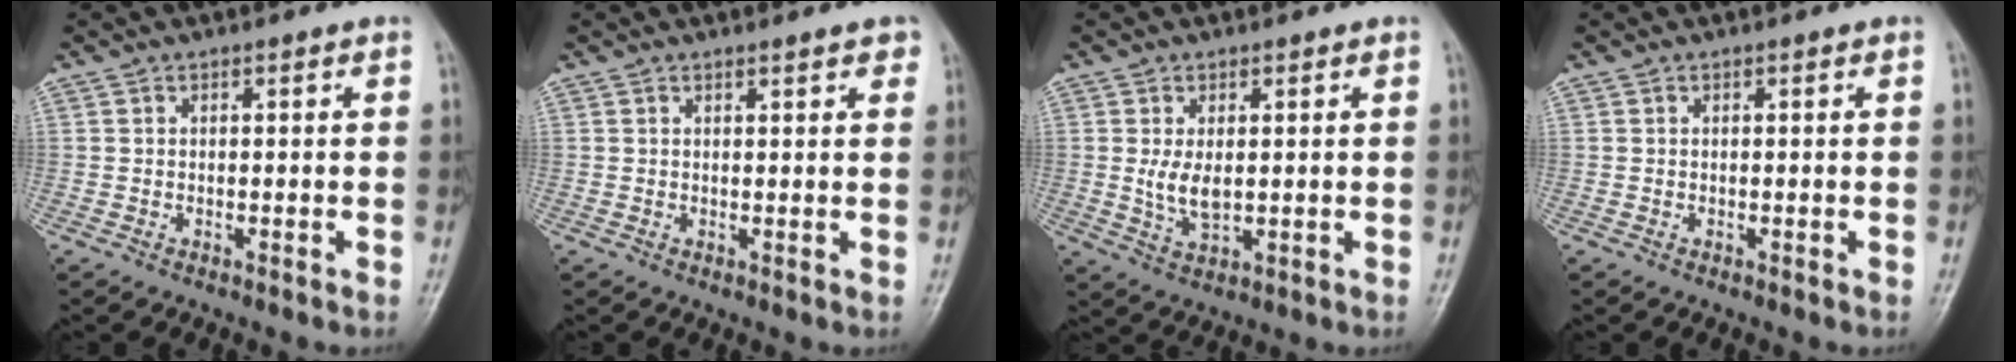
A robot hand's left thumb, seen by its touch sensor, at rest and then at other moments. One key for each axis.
{"total": 2.3, "fx": 1.7, "fy": 0.7, "fz": 1.3, "tx": -0.006, "ty": -0.004, "tz": 0.018}
{"total": 4.6, "fx": 0.5, "fy": 2.5, "fz": 3.8, "tx": -0.070, "ty": -0.013, "tz": 0.015}
{"total": 0.0}